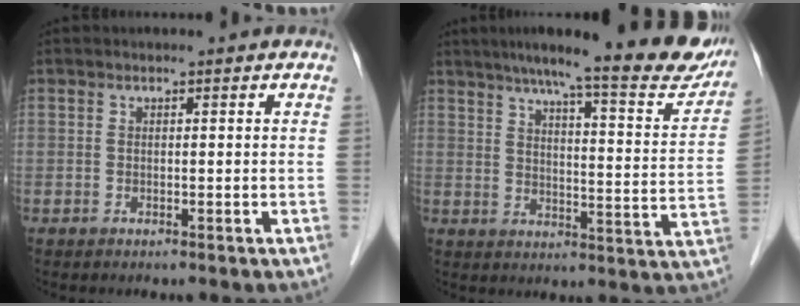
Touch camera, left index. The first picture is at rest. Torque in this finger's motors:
{"motor_torque": [0.23, -0.37, 0.68, 0.16]}